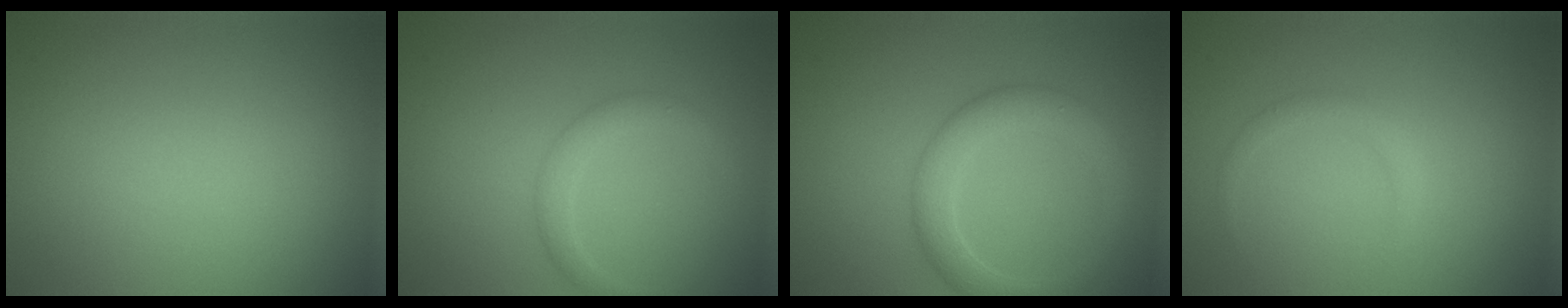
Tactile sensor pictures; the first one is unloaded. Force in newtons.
{"total": 2.1, "press": 2.1, "slide": 0.0}
{"total": 4.2, "press": 4.1, "slide": 0.3}
{"total": 1.0, "press": 1.0, "slide": 0.0}